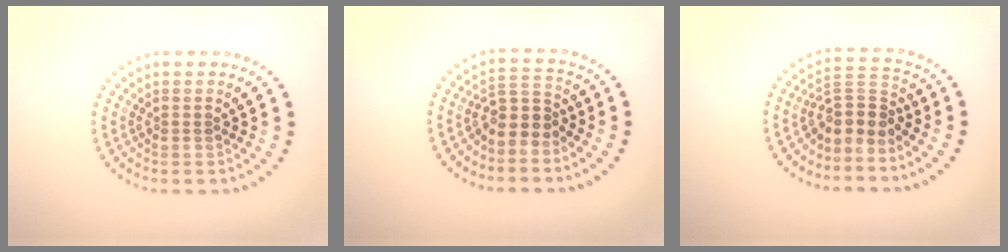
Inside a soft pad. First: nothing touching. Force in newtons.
{"total": 2.8, "press": 2.2, "slide": 1.7}
{"total": 3.2, "press": 2.4, "slide": 2.2}